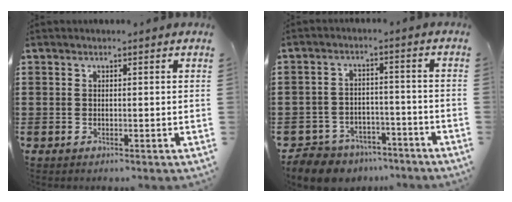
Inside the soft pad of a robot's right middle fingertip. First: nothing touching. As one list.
[{"total": 5.7, "force": [-5.4, 1.5, 0.4], "torque": [-0.020, 0.012, -0.114]}]